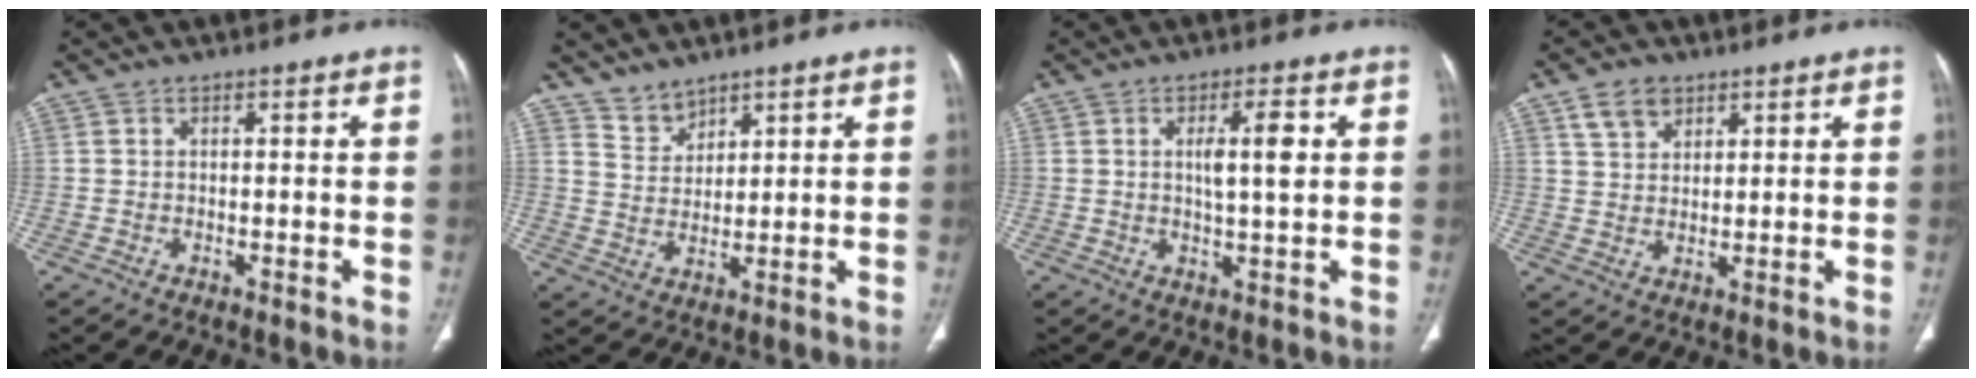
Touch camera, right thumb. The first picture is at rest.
{"total": 4.1, "force": [3.7, 1.8, 0.5], "torque": [0.005, -0.028, 0.077]}
{"total": 5.8, "force": [1.2, 1.3, 5.5], "torque": [-0.092, -0.003, 0.023]}
{"total": 5.3, "force": [3.2, 3.5, 2.3], "torque": [-0.026, -0.015, 0.065]}